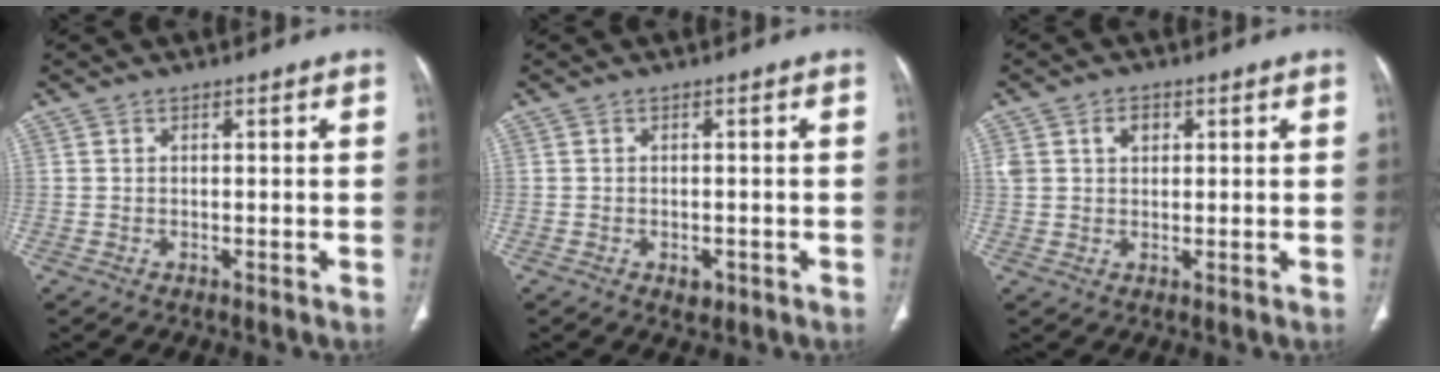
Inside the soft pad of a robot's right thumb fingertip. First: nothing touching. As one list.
[{"total": 2.0, "force": [-0.9, 1.3, 1.2], "torque": [-0.010, 0.001, -0.006]}, {"total": 3.7, "force": [1.4, 2.7, 2.1], "torque": [-0.027, 0.000, 0.029]}]